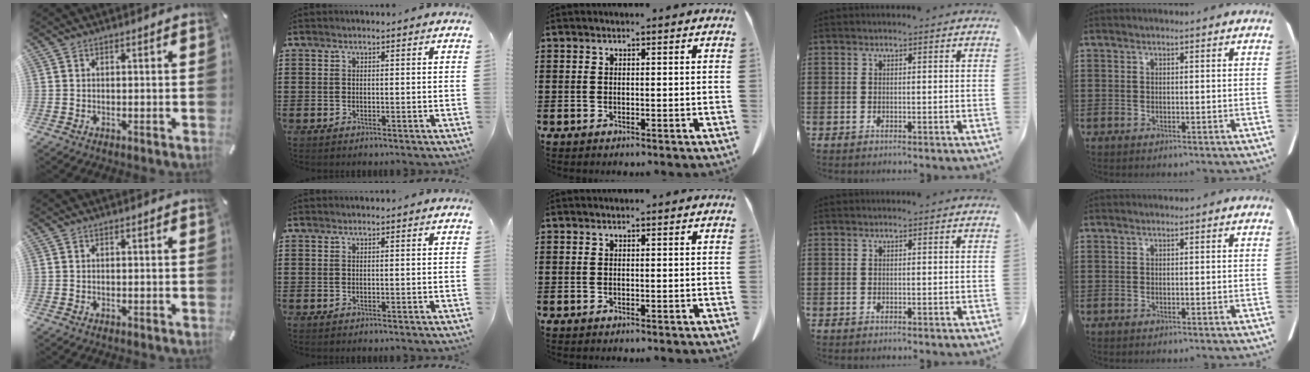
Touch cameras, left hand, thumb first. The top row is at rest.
{}